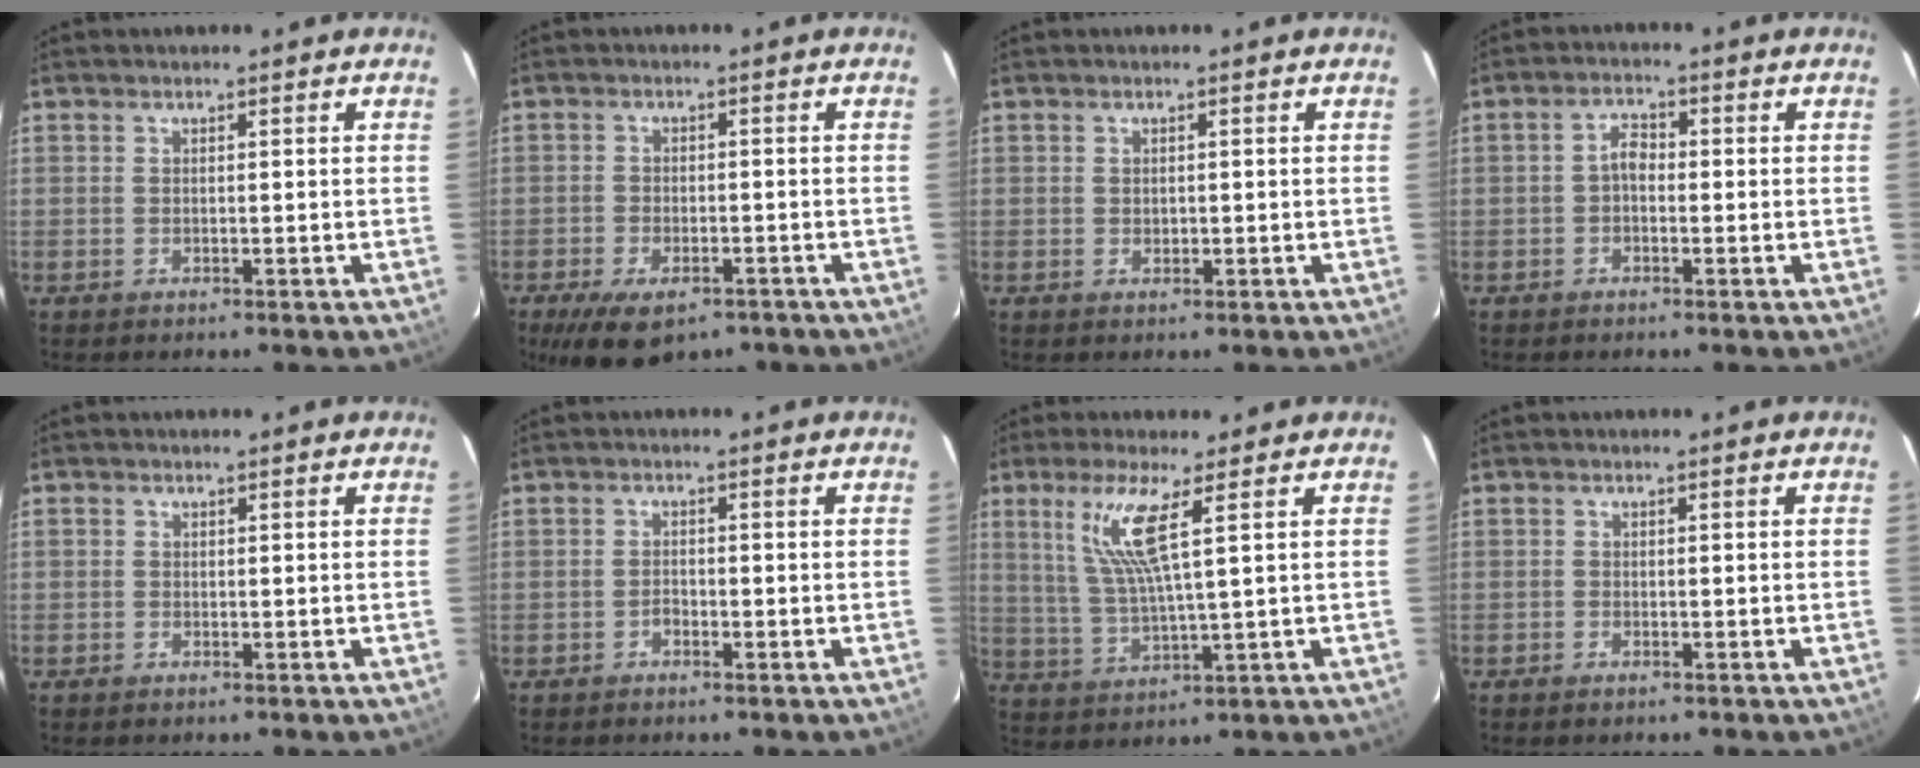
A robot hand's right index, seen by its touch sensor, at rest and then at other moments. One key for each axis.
{"total": 10.5, "fx": -7.0, "fy": 5.0, "fz": 6.0, "tx": -0.127, "ty": -0.023, "tz": -0.106}
{"total": 1.0, "fx": 0.0, "fy": 0.9, "fz": 0.5, "tx": -0.004, "ty": 0.000, "tz": 0.002}
{"total": 2.5, "fx": -0.6, "fy": 1.6, "fz": 1.8, "tx": -0.034, "ty": 0.010, "tz": -0.013}
{"total": 0.6, "fx": -0.3, "fy": 0.5, "fz": 0.0, "tx": 0.000, "ty": -0.002, "tz": -0.008}
{"total": 1.3, "fx": -0.9, "fy": 0.7, "fz": 0.6, "tx": -0.011, "ty": 0.004, "tz": -0.016}
{"total": 8.7, "fx": 3.8, "fy": 0.2, "fz": 7.8, "tx": -0.163, "ty": -0.007, "tz": 0.083}
{"total": 0.7, "fx": -0.6, "fy": 0.4, "fz": 0.1, "tx": -0.005, "ty": 0.000, "tz": -0.012}